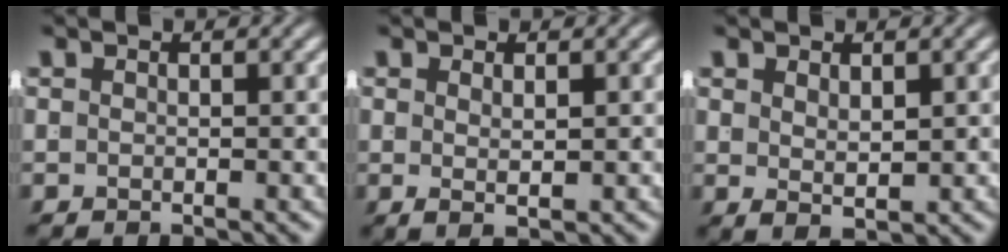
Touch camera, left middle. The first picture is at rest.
{"total": 1.5, "force": [0.2, -0.8, 1.3], "torque": [-0.010, -0.009, 0.014]}
{"total": 1.6, "force": [0.5, -0.3, 1.5], "torque": [-0.014, -0.013, 0.026]}